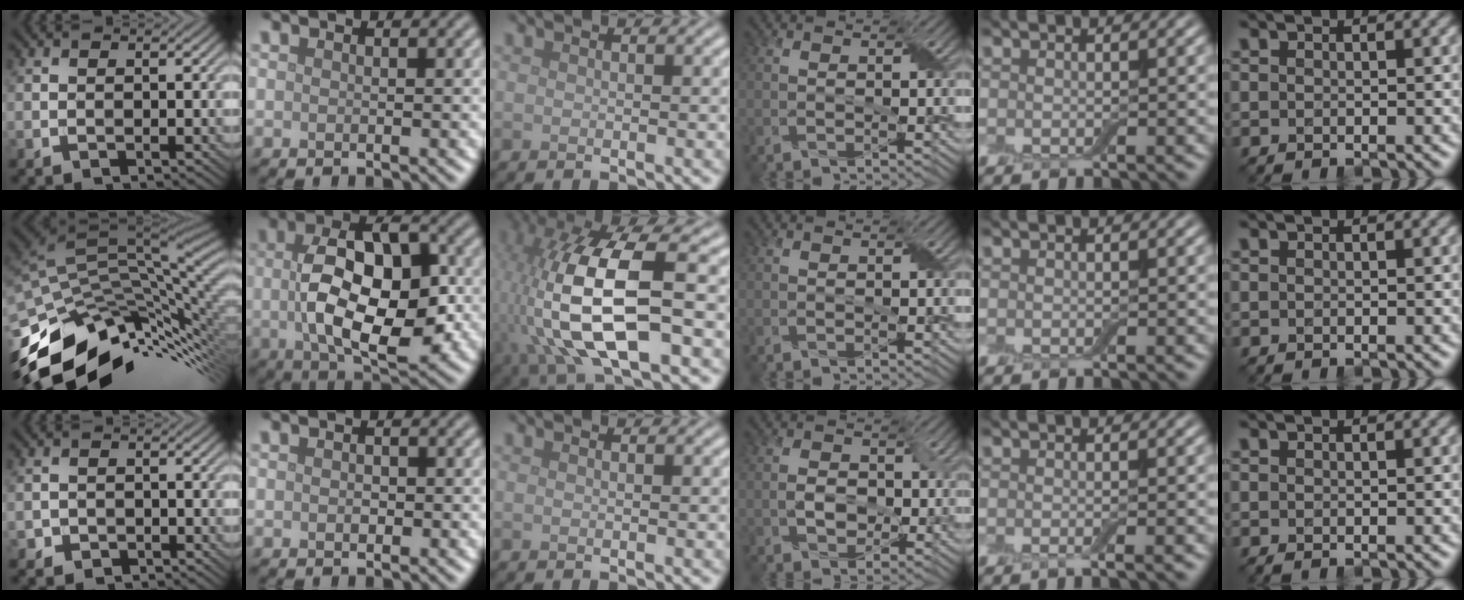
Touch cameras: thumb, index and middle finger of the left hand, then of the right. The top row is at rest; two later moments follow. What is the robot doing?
{"motion": "peel", "object": "aluminum foil"}